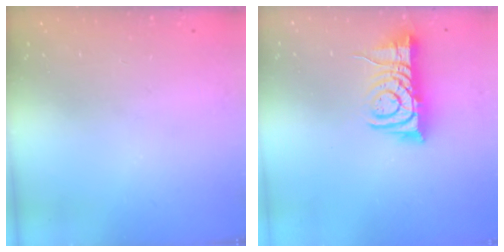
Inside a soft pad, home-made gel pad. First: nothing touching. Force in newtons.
{"total": 9.4, "press": 9.4, "slide": 1.2}